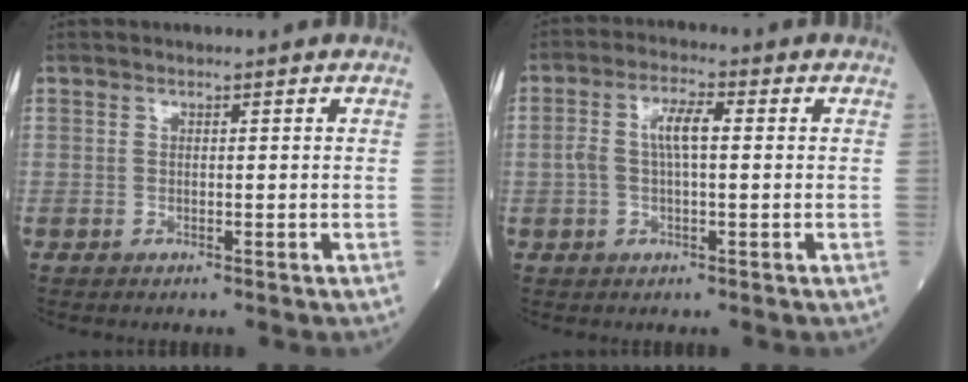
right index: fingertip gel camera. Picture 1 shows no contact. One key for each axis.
{"total": 5.2, "fx": 0.4, "fy": 1.5, "fz": 5.0, "tx": -0.107, "ty": 0.019, "tz": 0.006}